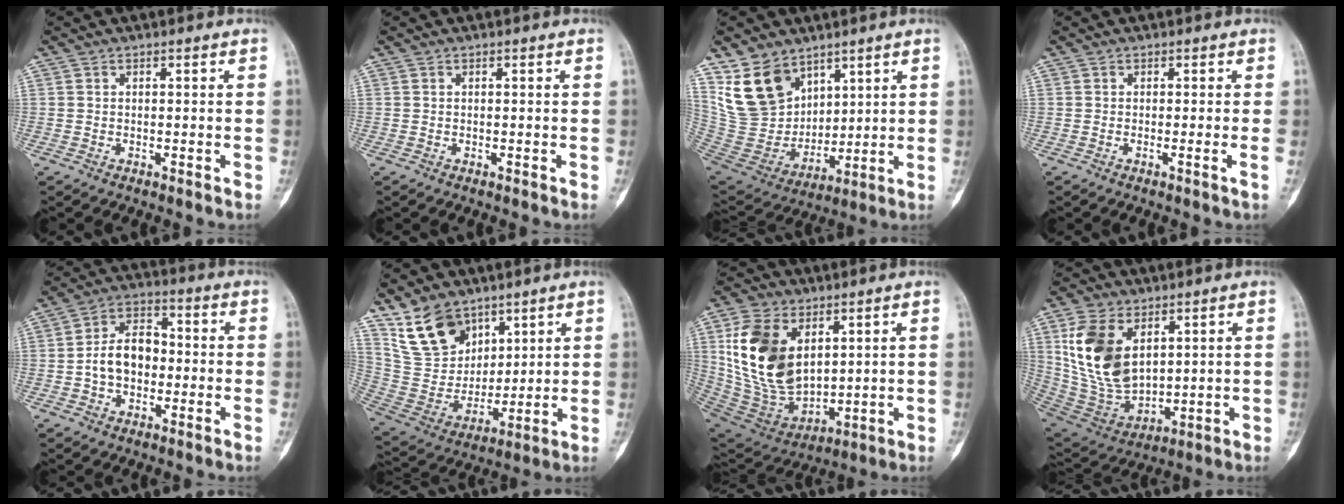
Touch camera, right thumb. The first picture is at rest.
{"total": 0.0}
{"total": 14.5, "force": [8.9, 9.6, 6.4], "torque": [-0.096, -0.046, 0.198]}
{"total": 1.3, "force": [-0.3, -0.6, 1.1], "torque": [-0.011, 0.000, -0.007]}
{"total": 9.3, "force": [-1.1, 6.3, 6.7], "torque": [-0.104, 0.030, -0.029]}
{"total": 13.9, "force": [9.2, 8.6, 5.9], "torque": [-0.086, -0.049, 0.193]}
{"total": 19.0, "force": [5.5, 12.0, 13.7], "torque": [-0.241, -0.029, 0.123]}
{"total": 16.3, "force": [5.4, 9.8, 11.8], "torque": [-0.214, -0.025, 0.124]}